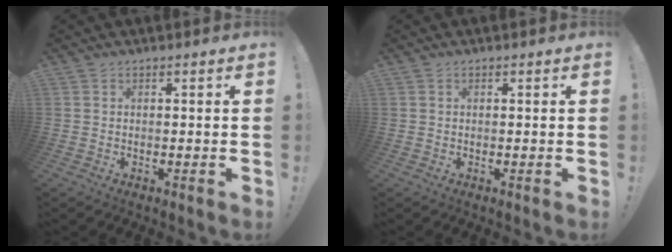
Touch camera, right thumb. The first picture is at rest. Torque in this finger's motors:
{"motor_torque": [-0.17, -0.18, 0.07, 0.28, -0.05]}